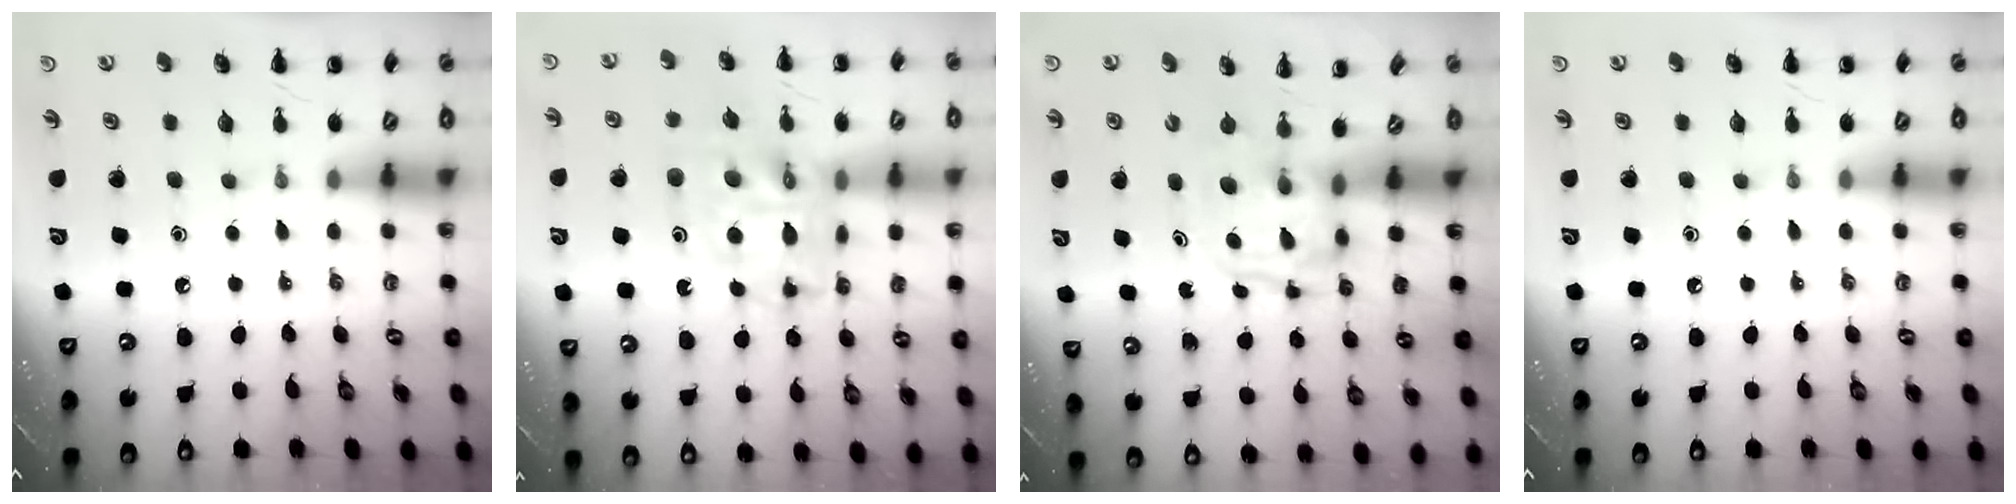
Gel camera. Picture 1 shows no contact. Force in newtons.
{"total": 14.7, "press": 14.1, "slide": 4.3}
{"total": 3.8, "press": 3.8, "slide": 0.4}
{"total": 0.0}